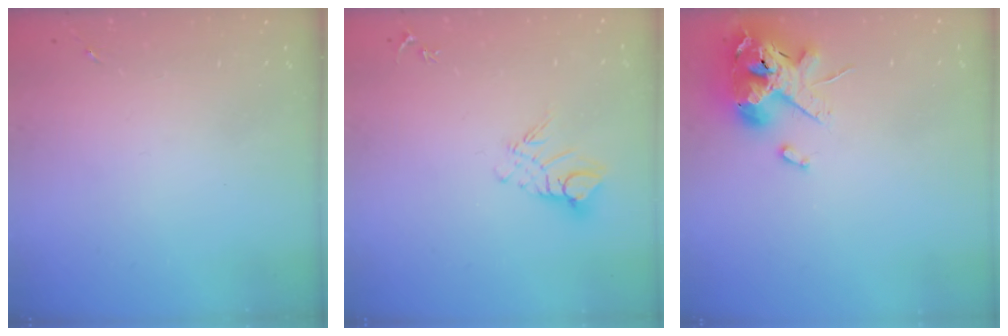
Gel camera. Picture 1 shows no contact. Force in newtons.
{"total": 9.1, "press": 9.1, "slide": 0.9}
{"total": 14.4, "press": 14.3, "slide": 2.2}